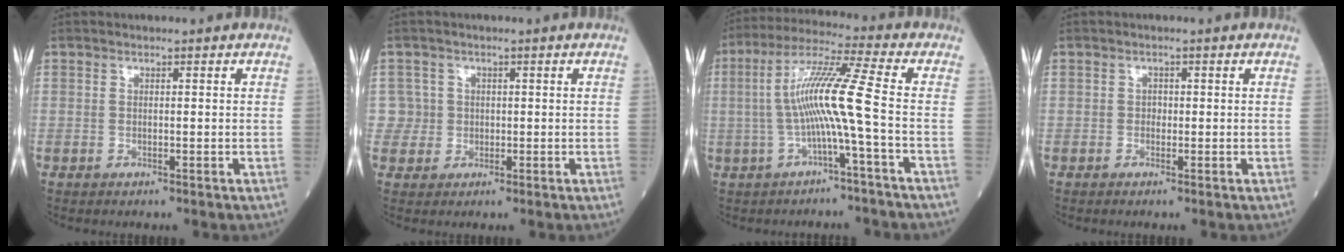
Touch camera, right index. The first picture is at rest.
{"total": 2.7, "force": [0.3, 2.7, -0.5], "torque": [0.023, 0.008, 0.004]}
{"total": 10.0, "force": [-1.3, -1.4, 9.8], "torque": [-0.193, 0.023, -0.024]}
{"total": 0.7, "force": [-0.1, 0.6, 0.3], "torque": [-0.004, 0.003, -0.003]}